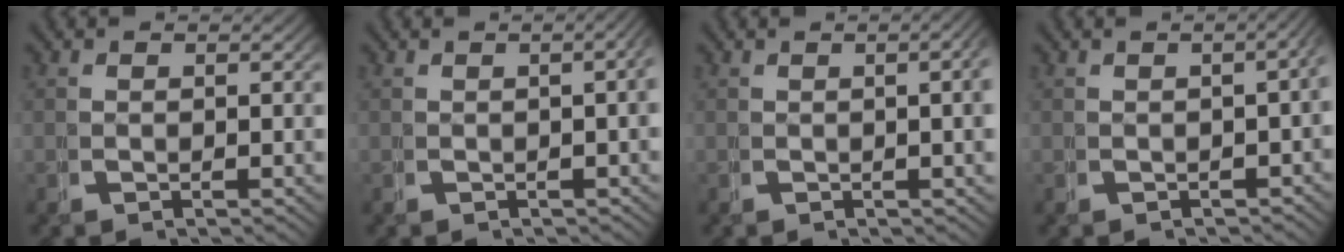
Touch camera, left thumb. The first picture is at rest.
{"total": 3.3, "force": [0.1, 1.0, 3.1], "torque": [-0.033, 0.017, -0.004]}
{"total": 4.1, "force": [0.5, 1.3, 3.8], "torque": [-0.036, 0.015, 0.000]}
{"total": 4.0, "force": [-0.3, 1.8, 3.6], "torque": [-0.040, 0.016, -0.011]}